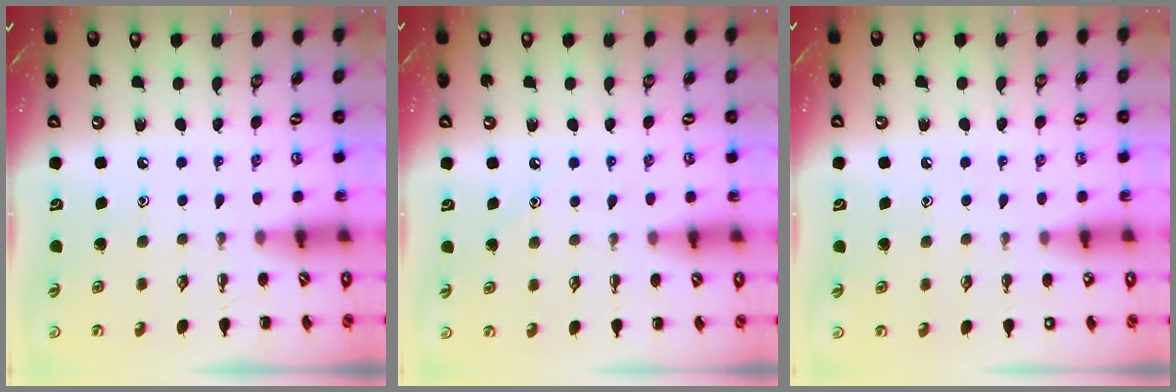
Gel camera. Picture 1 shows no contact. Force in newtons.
{"total": 6.3, "press": 5.9, "slide": 2.0}
{"total": 1.4, "press": 1.4, "slide": 0.1}